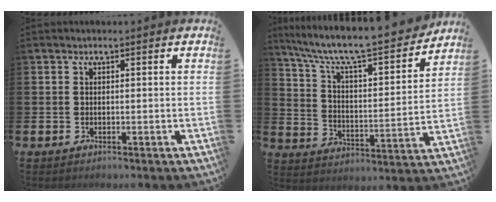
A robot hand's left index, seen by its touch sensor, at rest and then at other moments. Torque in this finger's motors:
{"motor_torque": [0.00, -1.01, 1.05, 0.21]}